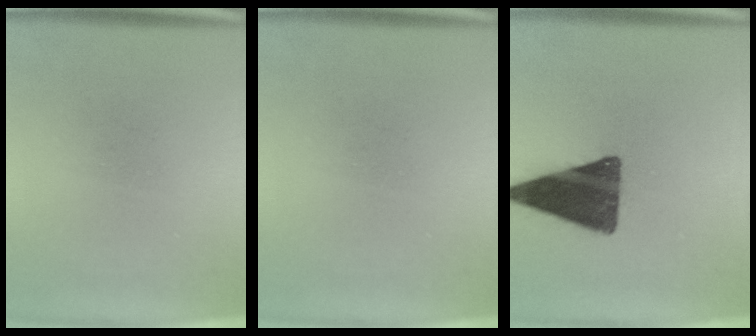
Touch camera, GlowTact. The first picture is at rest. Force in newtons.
{"total": 0.0}
{"total": 14.9}